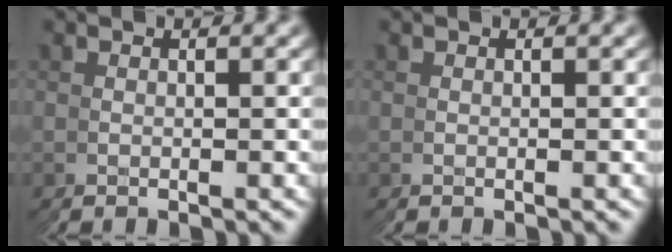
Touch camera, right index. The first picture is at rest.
{"total": 0.0}